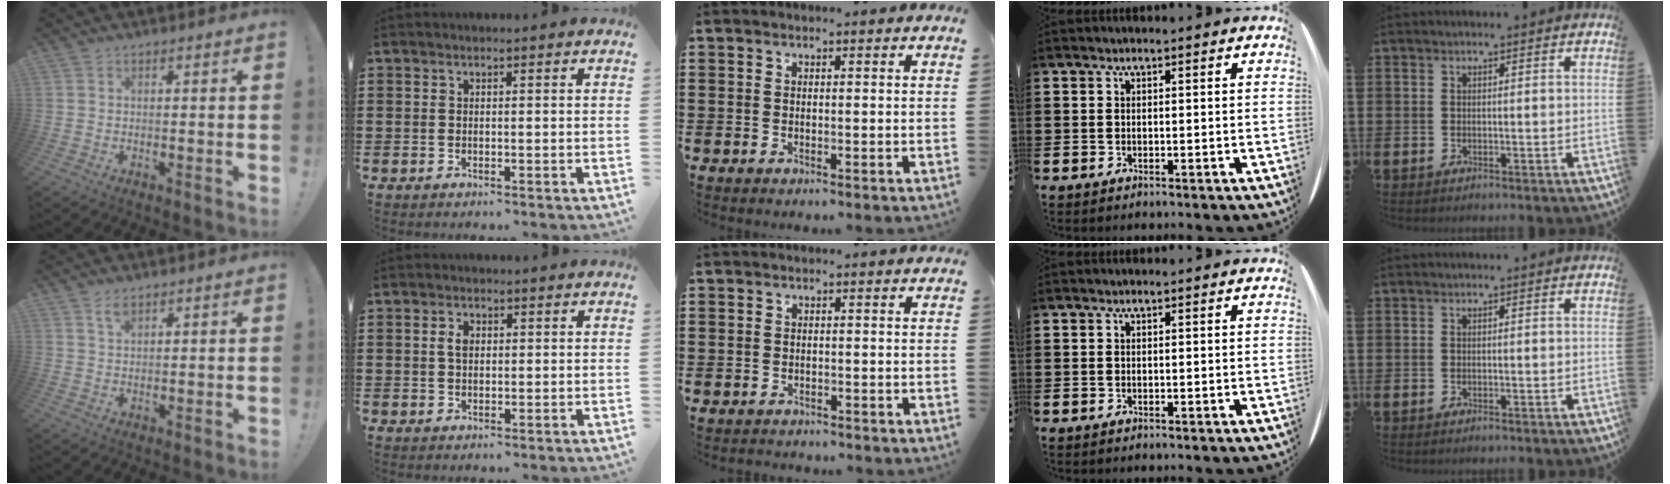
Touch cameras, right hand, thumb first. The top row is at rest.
{"thumb": {"total": 2.9, "force": [1.9, 1.0, 1.9], "torque": [-0.032, -0.007, 0.032]}, "index": {"total": 2.2, "force": [0.5, 1.3, 1.7], "torque": [-0.036, 0.008, 0.007]}, "middle": {"total": 0.9, "force": [-0.9, 0.2, -0.1], "torque": [0.000, 0.002, -0.021]}}